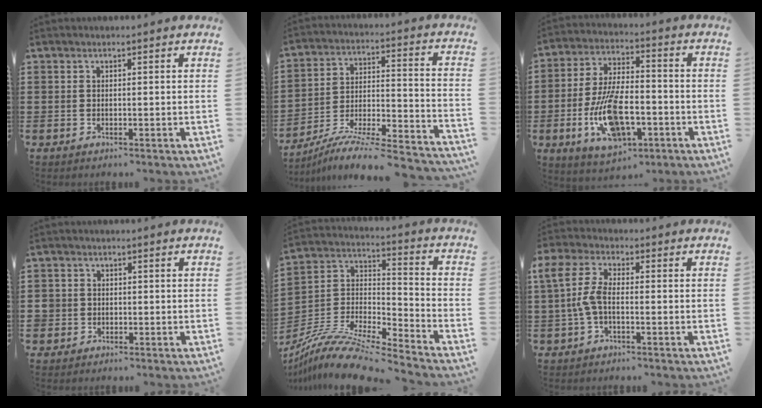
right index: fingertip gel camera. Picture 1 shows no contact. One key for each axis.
{"total": 7.5, "fx": -6.8, "fy": 0.2, "fz": 3.2, "tx": -0.054, "ty": -0.006, "tz": -0.140}
{"total": 12.4, "fx": -4.4, "fy": 5.5, "fz": 10.1, "tx": -0.212, "ty": 0.002, "tz": -0.078}
{"total": 1.9, "fx": -0.4, "fy": 1.8, "fz": 0.2, "tx": -0.012, "ty": 0.006, "tz": -0.013}
{"total": 11.8, "fx": -10.3, "fy": 2.0, "fz": 5.3, "tx": -0.107, "ty": 0.023, "tz": -0.205}
{"total": 6.1, "fx": -0.5, "fy": 2.9, "fz": 5.3, "tx": -0.141, "ty": -0.003, "tz": -0.021}